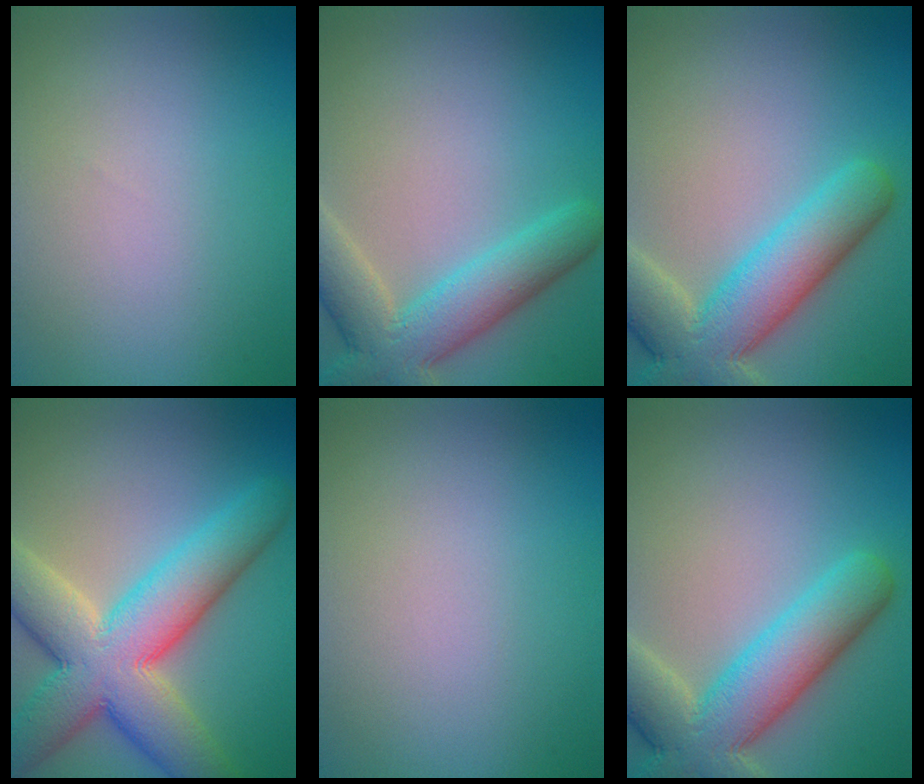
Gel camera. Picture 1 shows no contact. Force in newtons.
{"total": 6.9, "press": 6.9, "slide": 0.6}
{"total": 9.1, "press": 9.0, "slide": 0.7}
{"total": 11.7, "press": 11.7, "slide": 0.9}
{"total": 0.0}
{"total": 9.1, "press": 9.0, "slide": 0.7}